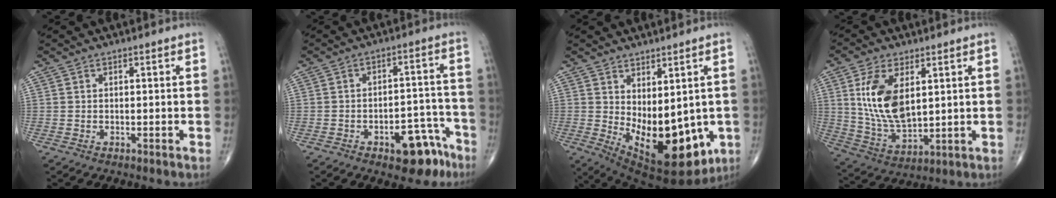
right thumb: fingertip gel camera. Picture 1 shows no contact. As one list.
[{"total": 10.6, "force": [-6.2, 5.0, 7.0], "torque": [-0.060, 0.054, -0.077]}, {"total": 17.6, "force": [-2.9, 8.8, 15.0], "torque": [-0.208, -0.024, -0.013]}, {"total": 13.4, "force": [3.5, 7.1, 10.8], "torque": [-0.201, -0.021, 0.079]}]